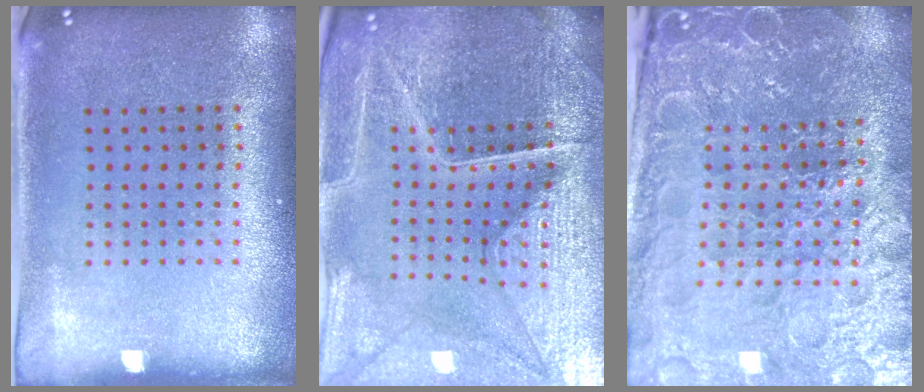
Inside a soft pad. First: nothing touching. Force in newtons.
{"total": 5.1, "press": 4.9, "slide": 1.4}
{"total": 4.9, "press": 4.7, "slide": 1.4}